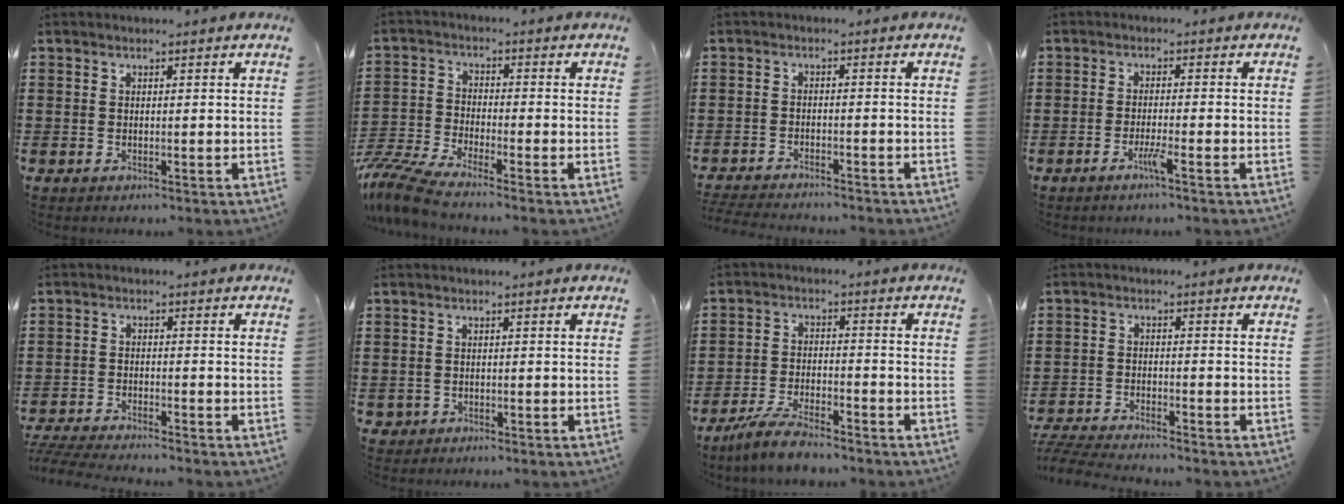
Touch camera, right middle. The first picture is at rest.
{"total": 6.3, "force": [-5.4, 0.6, 3.0], "torque": [-0.096, -0.020, -0.115]}
{"total": 3.1, "force": [-3.1, 0.2, 0.3], "torque": [-0.015, -0.003, -0.067]}
{"total": 2.7, "force": [-1.7, -0.3, 2.0], "torque": [-0.042, -0.006, -0.033]}
{"total": 3.9, "force": [-3.9, 0.0, 0.8], "torque": [-0.035, -0.011, -0.086]}
{"total": 0.9, "force": [-0.6, 0.6, 0.1], "torque": [-0.005, 0.002, -0.014]}
{"total": 5.7, "force": [-5.1, 0.9, 2.4], "torque": [-0.051, 0.001, -0.099]}
{"total": 4.4, "force": [-4.3, 0.2, 0.7], "torque": [-0.034, -0.007, -0.095]}